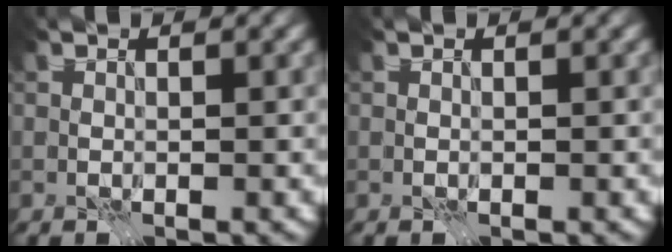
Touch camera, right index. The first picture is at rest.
{"total": 0.0}